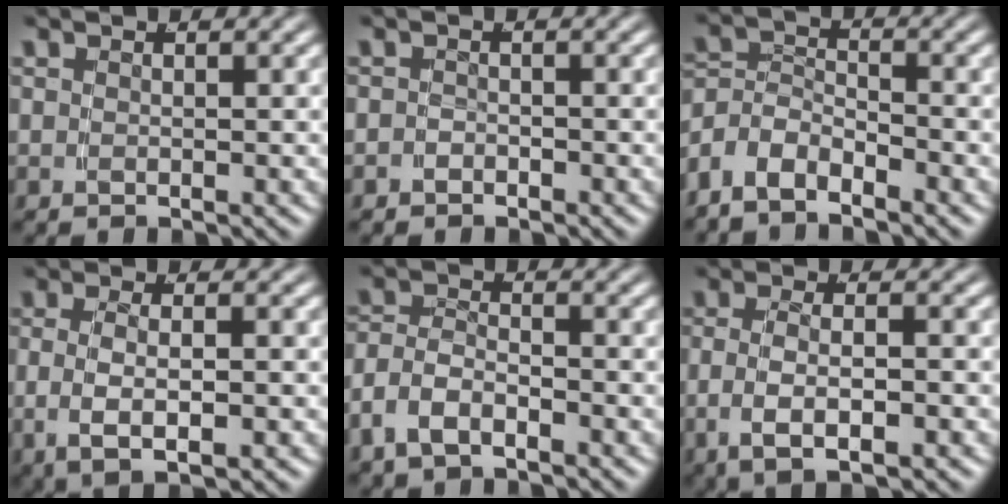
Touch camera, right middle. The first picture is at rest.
{"total": 1.2, "force": [-1.1, 0.4, -0.2], "torque": [0.002, -0.013, -0.014]}
{"total": 5.3, "force": [-2.8, 4.0, 2.1], "torque": [-0.059, -0.022, -0.049]}
{"total": 4.1, "force": [-0.5, 1.8, 3.7], "torque": [-0.075, -0.010, -0.001]}
{"total": 4.1, "force": [-2.0, 2.8, 2.3], "torque": [-0.062, -0.017, -0.030]}
{"total": 4.0, "force": [-1.0, 1.6, 3.5], "torque": [-0.071, -0.008, -0.011]}